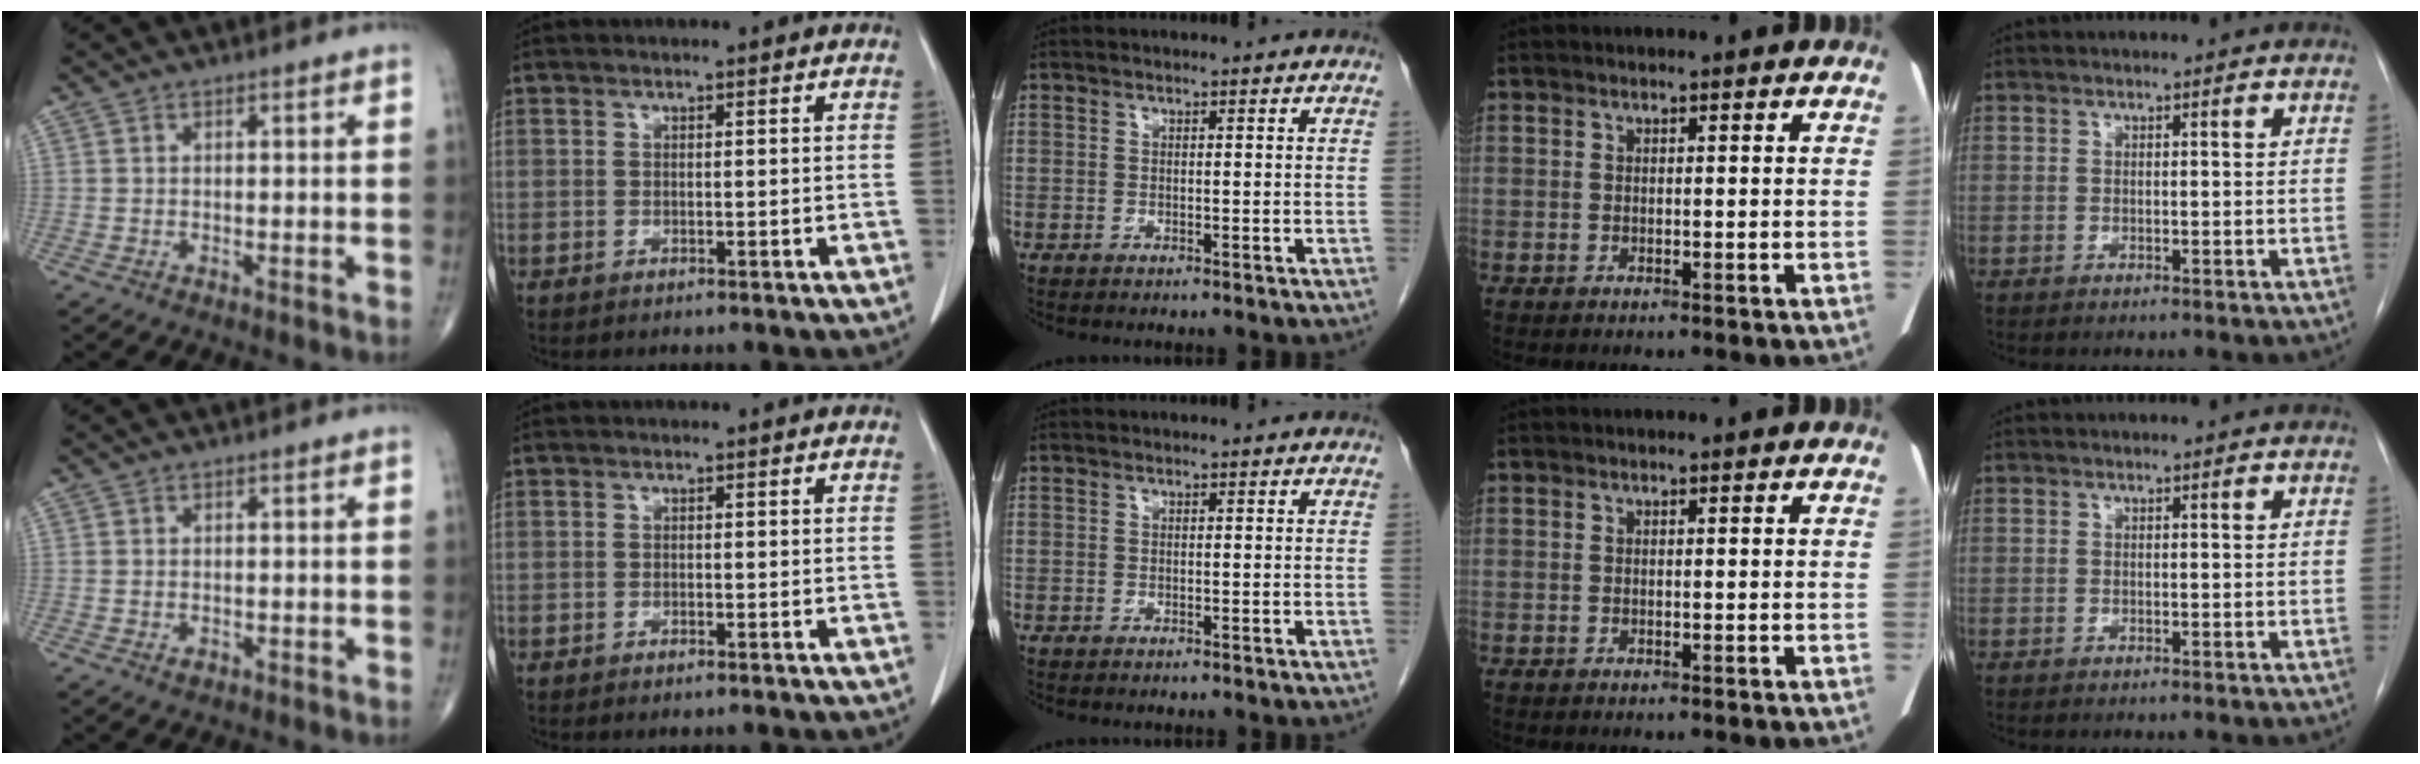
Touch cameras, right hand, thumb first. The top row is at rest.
{"thumb": {"total": 1.1, "force": [-0.4, 0.8, 0.7], "torque": [-0.007, 0.003, -0.003]}, "index": {"total": 0.7, "force": [-0.5, 0.2, 0.4], "torque": [-0.010, -0.002, -0.006]}}